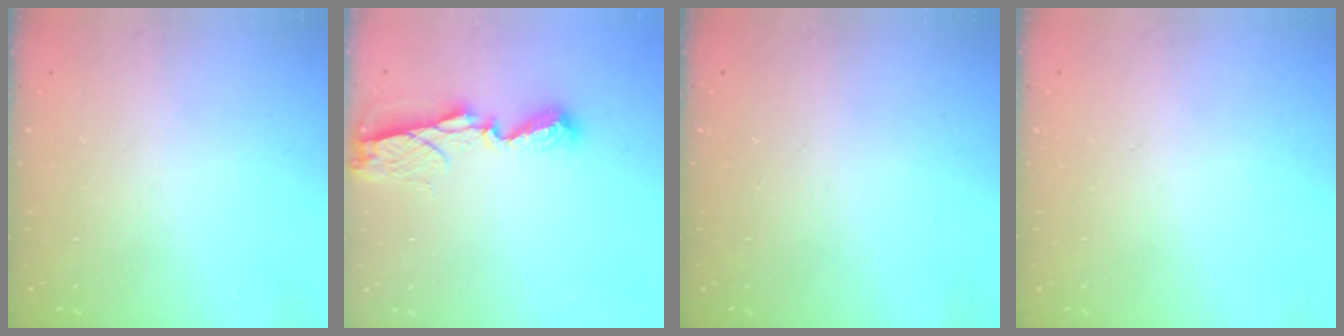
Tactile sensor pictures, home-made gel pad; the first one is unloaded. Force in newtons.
{"total": 7.1, "press": 7.1, "slide": 0.2}
{"total": 0.0}
{"total": 0.0}